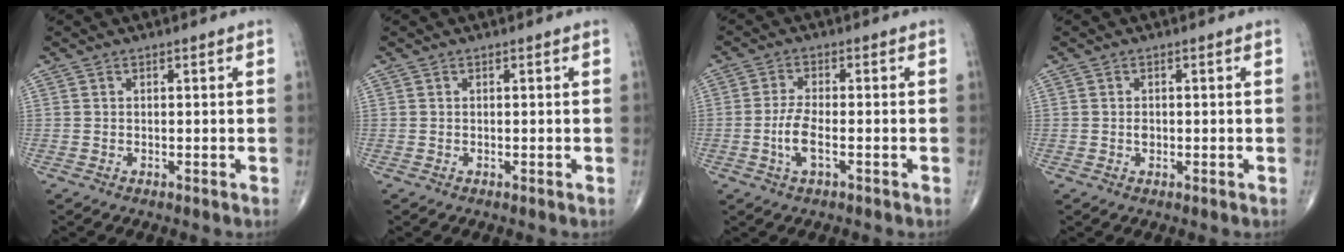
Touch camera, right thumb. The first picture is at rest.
{"total": 0.0}
{"total": 4.7, "force": [-1.5, 1.5, 4.2], "torque": [-0.093, 0.007, -0.030]}
{"total": 1.1, "force": [-0.2, 0.8, 0.7], "torque": [-0.009, 0.001, -0.002]}